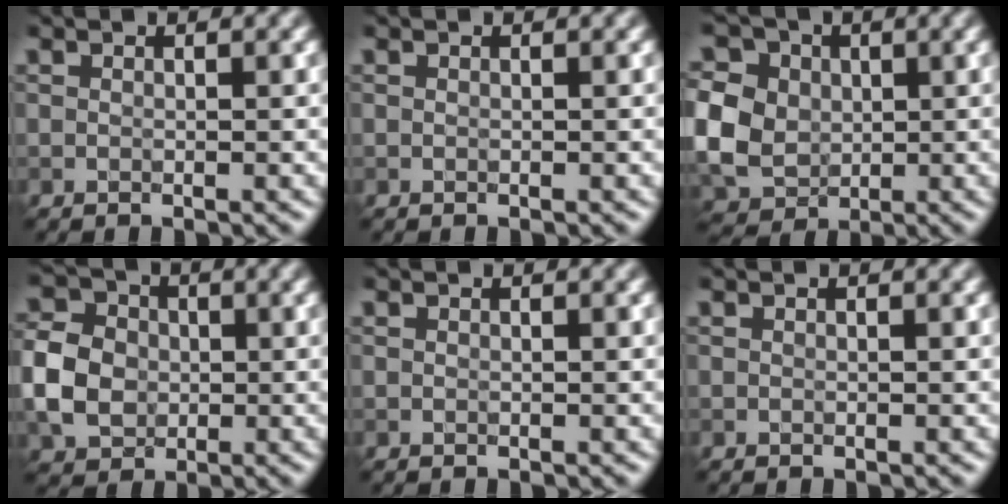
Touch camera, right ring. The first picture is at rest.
{"total": 0.0}
{"total": 8.7, "force": [0.9, 7.4, 4.6], "torque": [-0.111, 0.020, 0.001]}
{"total": 5.7, "force": [-0.6, 4.8, 3.1], "torque": [-0.069, 0.006, -0.022]}
{"total": 0.0}
{"total": 0.0}